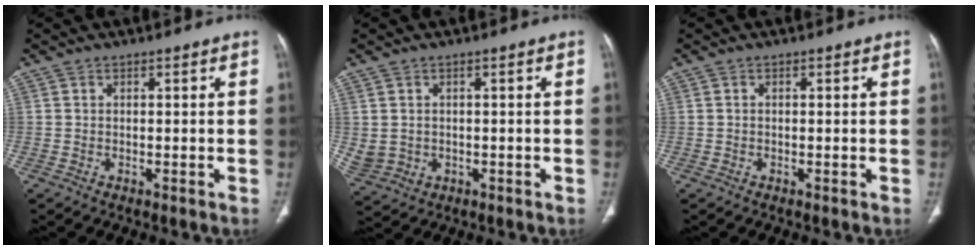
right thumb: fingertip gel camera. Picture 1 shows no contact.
{"total": 6.3, "force": [-0.2, 5.5, 3.1], "torque": [-0.084, 0.002, 0.017]}
{"total": 0.0}